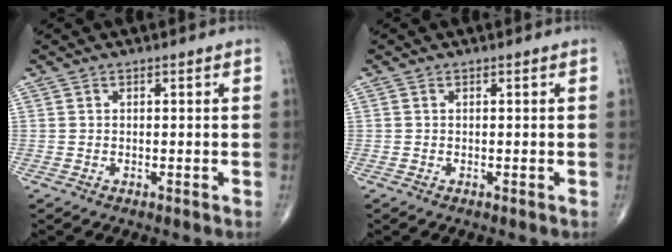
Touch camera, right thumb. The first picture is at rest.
{"total": 0.0}